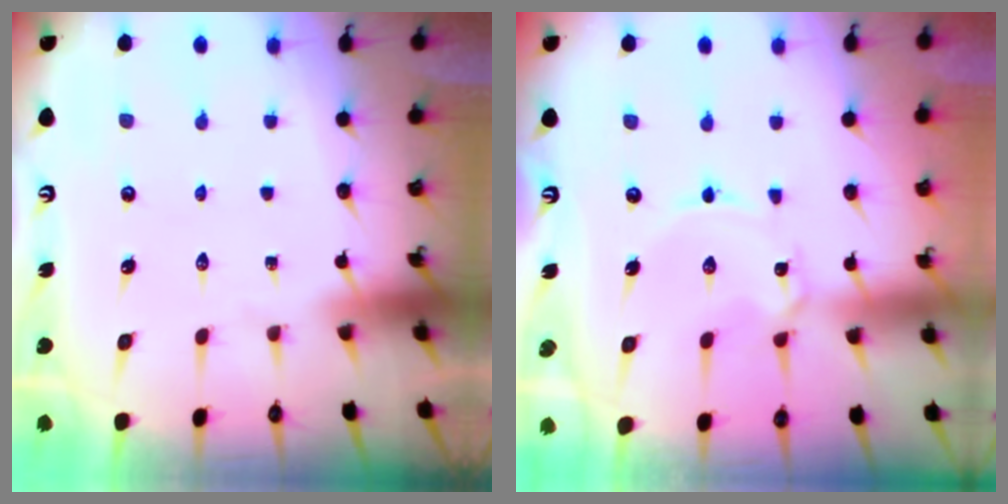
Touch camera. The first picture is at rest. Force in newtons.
{"total": 2.1, "press": 2.1, "slide": 0.4}